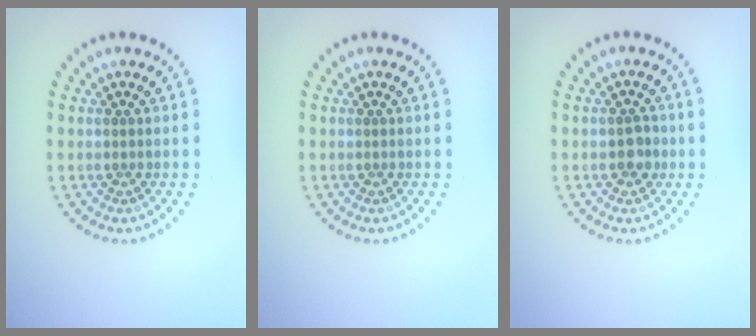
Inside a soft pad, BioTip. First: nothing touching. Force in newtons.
{"total": 0.0}
{"total": 1.8, "press": 1.8, "slide": 0.1}